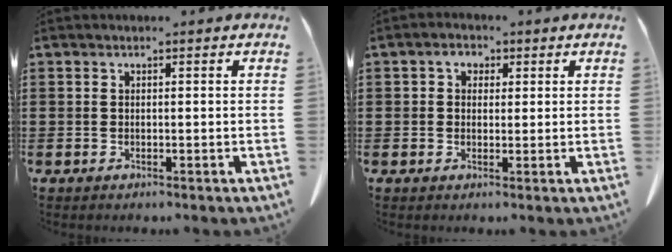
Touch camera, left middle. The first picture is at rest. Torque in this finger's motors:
{"motor_torque": [0.20, 0.42, 0.06, 0.01]}